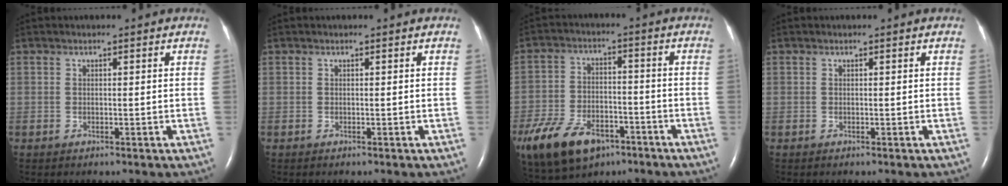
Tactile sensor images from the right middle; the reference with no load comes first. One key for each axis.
{"total": 0.0}
{"total": 16.2, "fx": -9.6, "fy": 9.0, "fz": 9.4, "tx": -0.219, "ty": -0.008, "tz": -0.161}
{"total": 0.0}